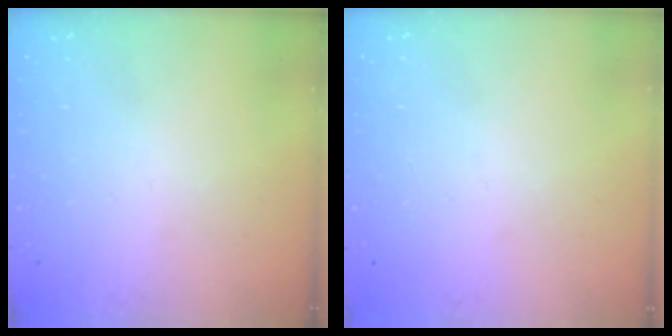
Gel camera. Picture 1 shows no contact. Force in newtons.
{"total": 2.2, "press": 2.2, "slide": 0.1}